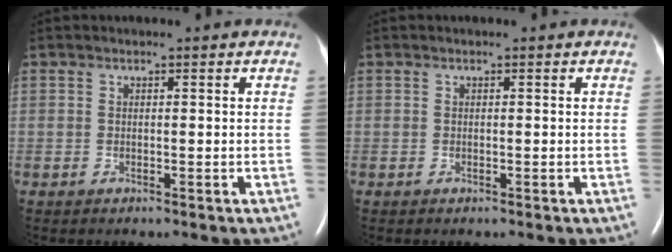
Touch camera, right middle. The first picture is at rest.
{"total": 0.0}